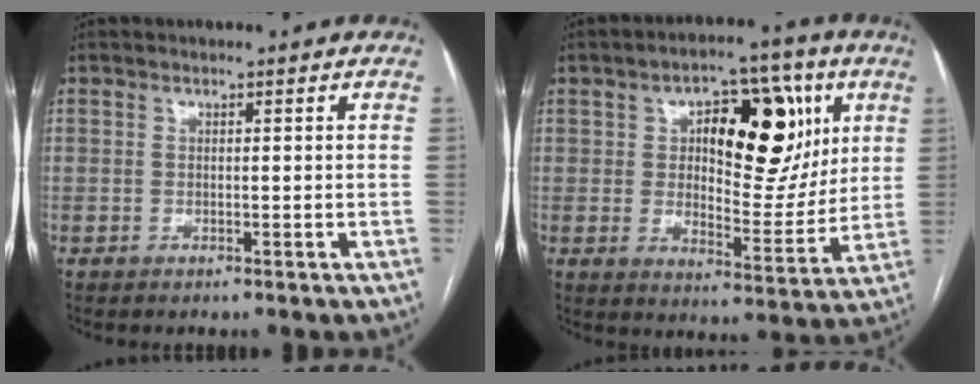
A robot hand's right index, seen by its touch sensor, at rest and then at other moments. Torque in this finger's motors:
{"motor_torque": [0.96, 0.70, 0.30, 0.14]}